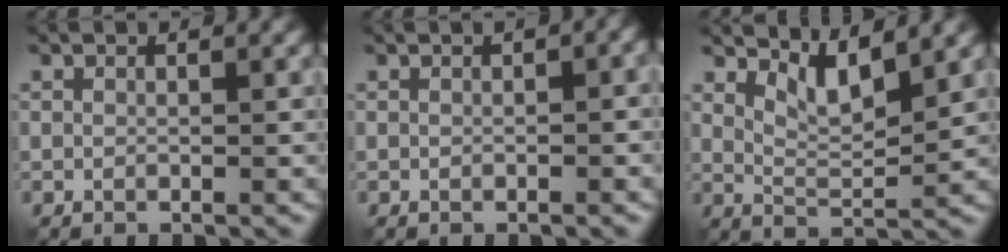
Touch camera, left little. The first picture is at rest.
{"total": 2.8, "force": [0.7, 1.3, 2.4], "torque": [-0.026, 0.009, 0.015]}
{"total": 3.6, "force": [2.0, 1.2, 2.7], "torque": [-0.055, -0.009, 0.039]}